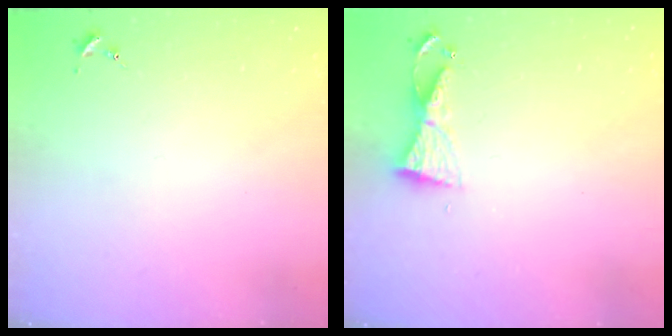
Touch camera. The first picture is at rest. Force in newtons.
{"total": 5.4, "press": 5.4, "slide": 0.5}